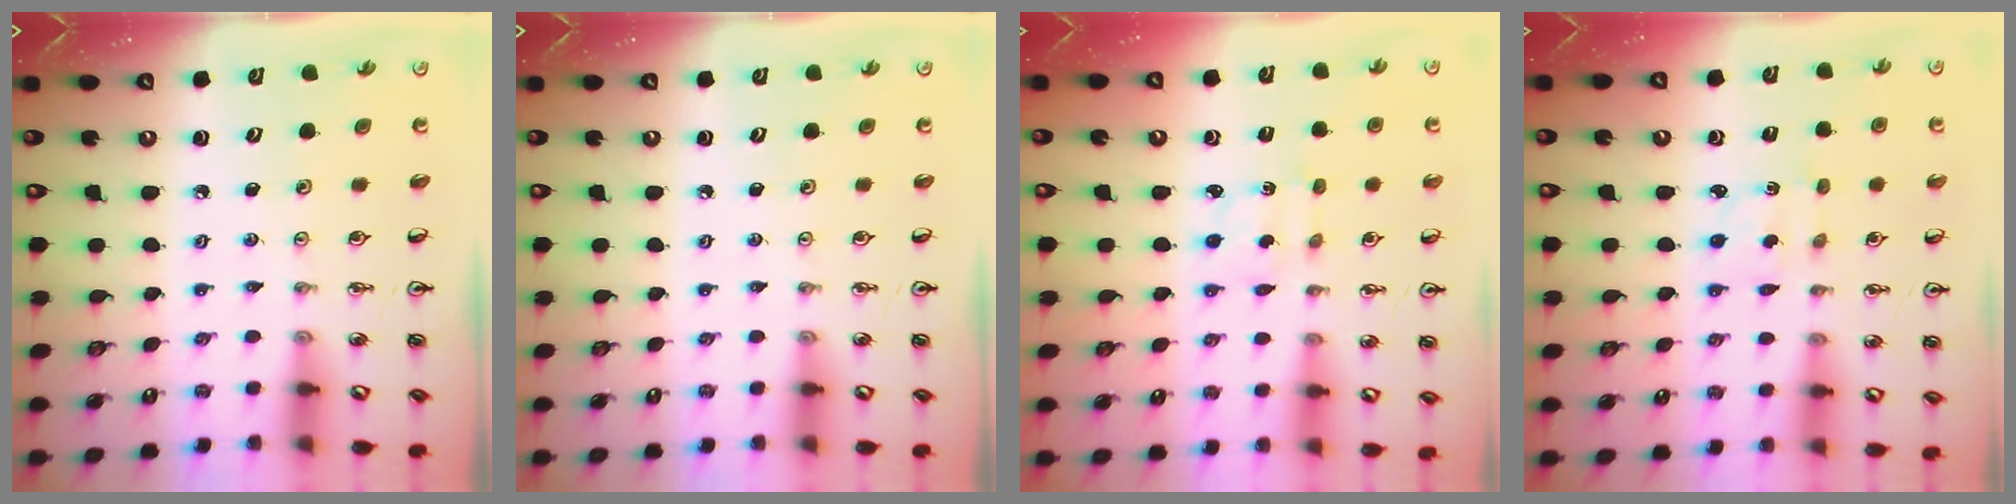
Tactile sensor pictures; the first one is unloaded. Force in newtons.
{"total": 0.0}
{"total": 2.4, "press": 2.4, "slide": 0.6}
{"total": 2.1, "press": 2.0, "slide": 0.6}